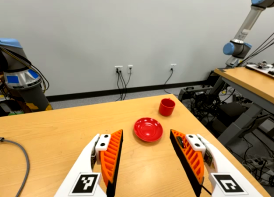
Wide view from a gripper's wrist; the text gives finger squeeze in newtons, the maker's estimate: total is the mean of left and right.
{"total": 1.7, "left": 0.3, "right": 3.1}